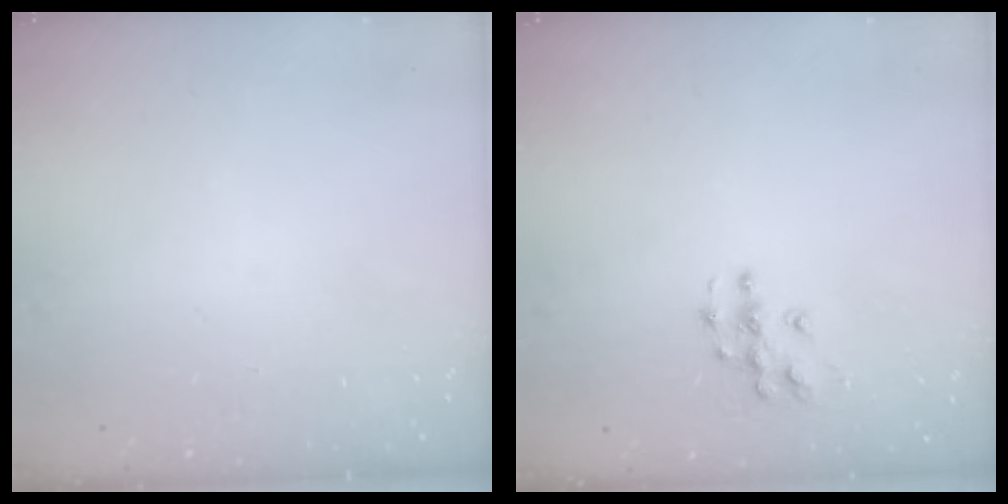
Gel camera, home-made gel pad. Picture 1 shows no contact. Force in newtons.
{"total": 6.6, "press": 6.6, "slide": 0.3}